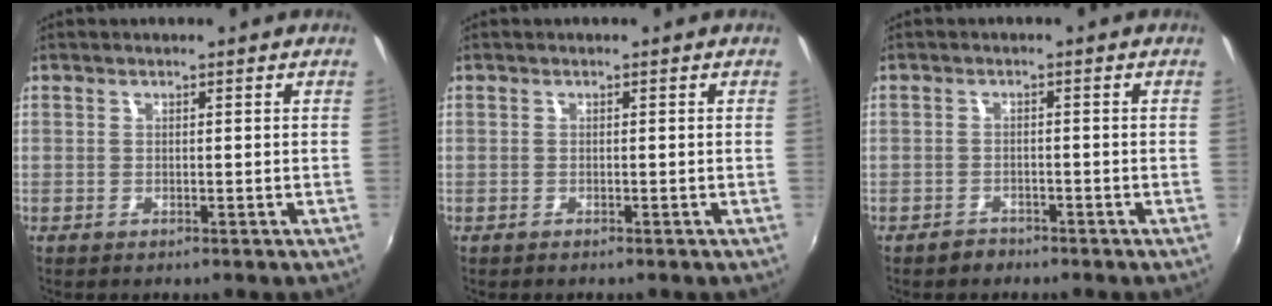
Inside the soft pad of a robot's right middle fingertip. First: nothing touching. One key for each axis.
{"total": 0.0}
{"total": 2.2, "fx": -1.7, "fy": 1.3, "fz": 0.1, "tx": -0.006, "ty": 0.002, "tz": -0.027}